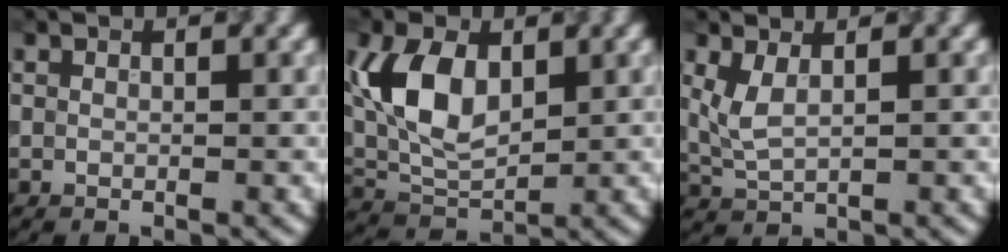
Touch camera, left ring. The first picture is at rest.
{"total": 7.3, "force": [1.7, 4.1, 5.8], "torque": [-0.133, 0.003, 0.034]}
{"total": 2.2, "force": [1.0, 0.4, 1.9], "torque": [-0.054, -0.007, 0.029]}